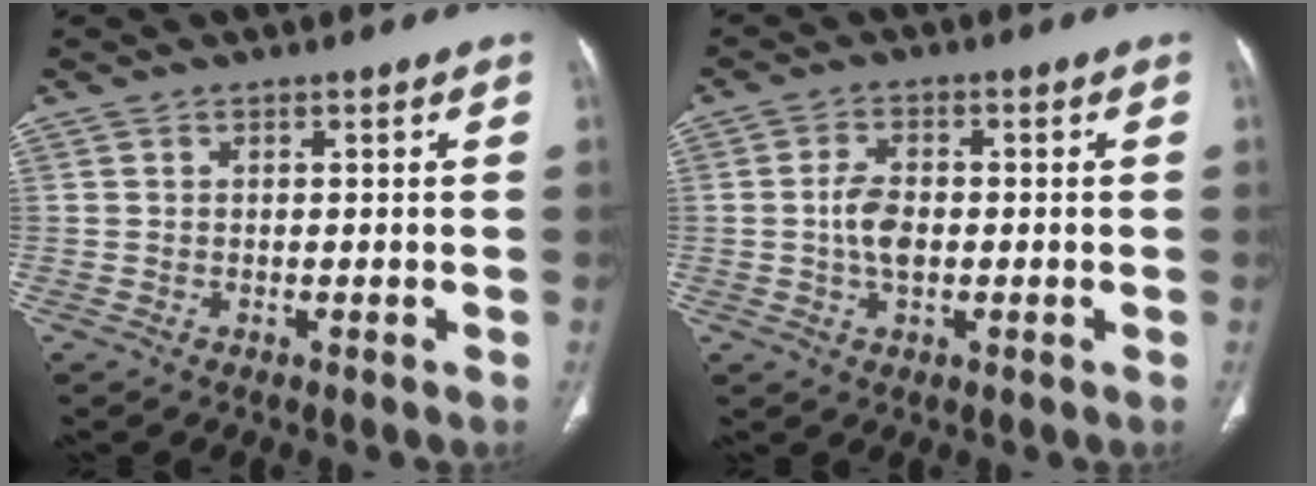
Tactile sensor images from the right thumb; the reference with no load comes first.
{"total": 5.0, "force": [-0.4, 2.8, 4.1], "torque": [-0.080, 0.005, -0.008]}